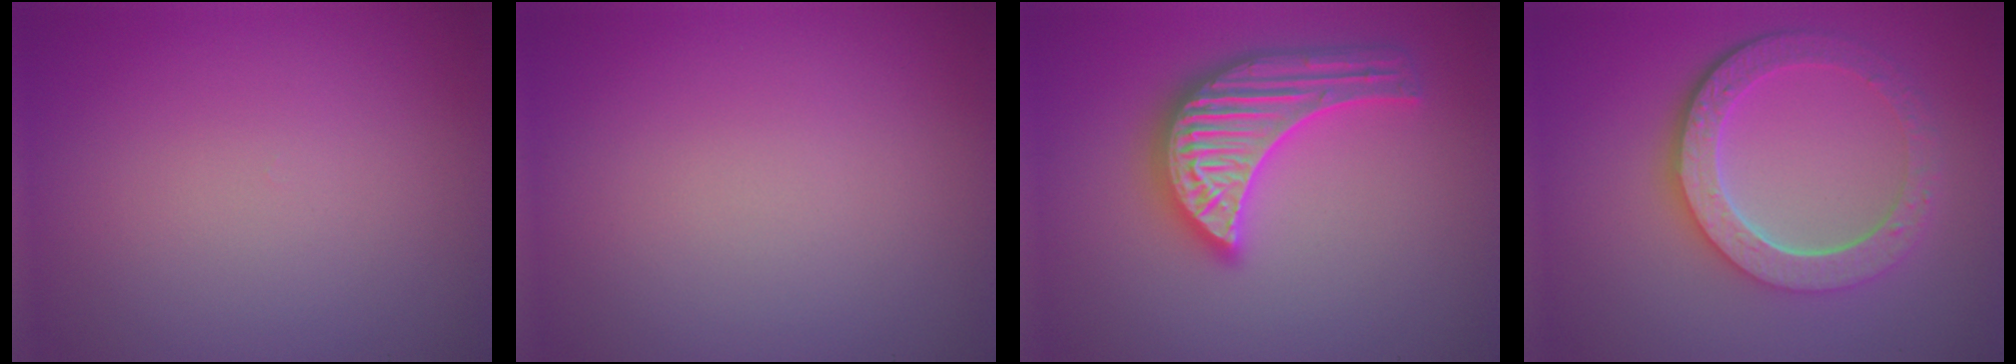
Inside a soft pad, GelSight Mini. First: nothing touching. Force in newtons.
{"total": 0.0}
{"total": 5.6, "press": 5.6, "slide": 0.6}
{"total": 5.8, "press": 4.4, "slide": 3.8}